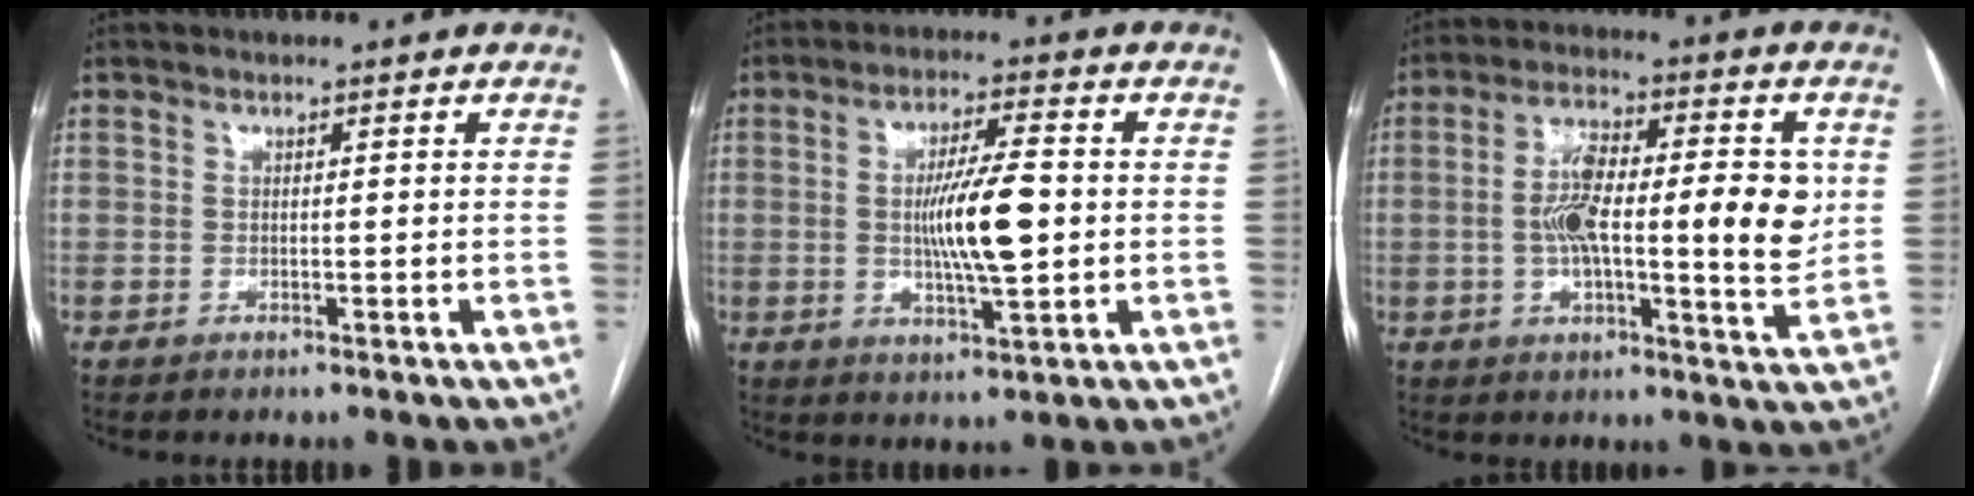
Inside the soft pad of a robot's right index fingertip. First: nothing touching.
{"total": 9.5, "force": [-0.2, 1.4, 9.4], "torque": [-0.169, -0.001, -0.004]}
{"total": 13.5, "force": [0.7, 2.9, 13.1], "torque": [-0.216, 0.012, 0.008]}